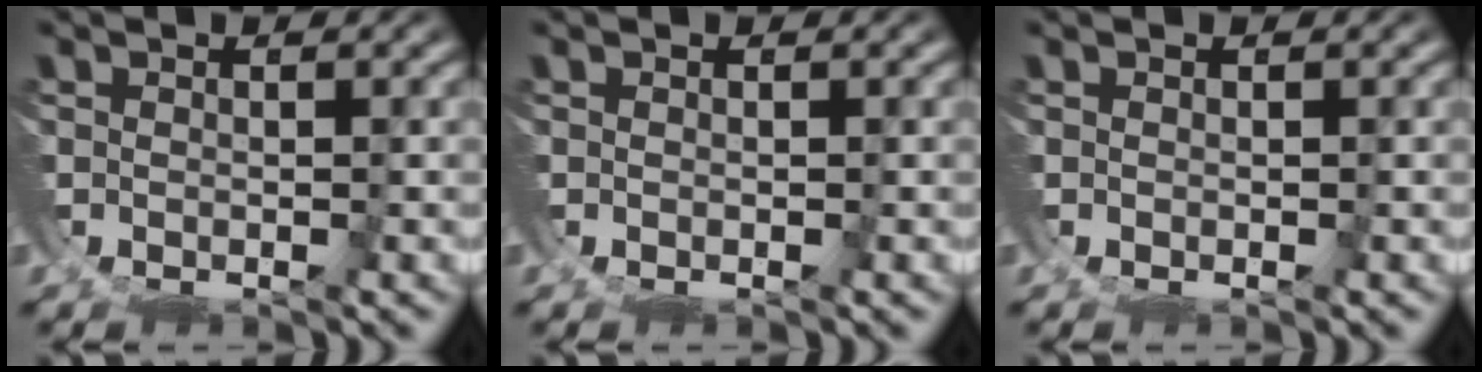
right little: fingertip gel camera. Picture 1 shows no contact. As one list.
[{"total": 0.0}, {"total": 0.0}]